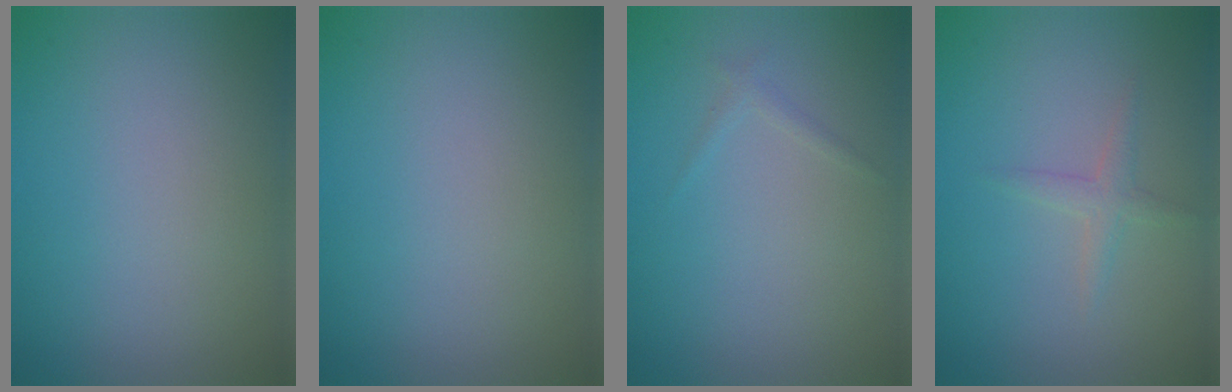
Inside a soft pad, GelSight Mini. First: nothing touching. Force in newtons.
{"total": 0.0}
{"total": 0.7, "press": 0.7, "slide": 0.1}
{"total": 1.3, "press": 1.3, "slide": 0.1}